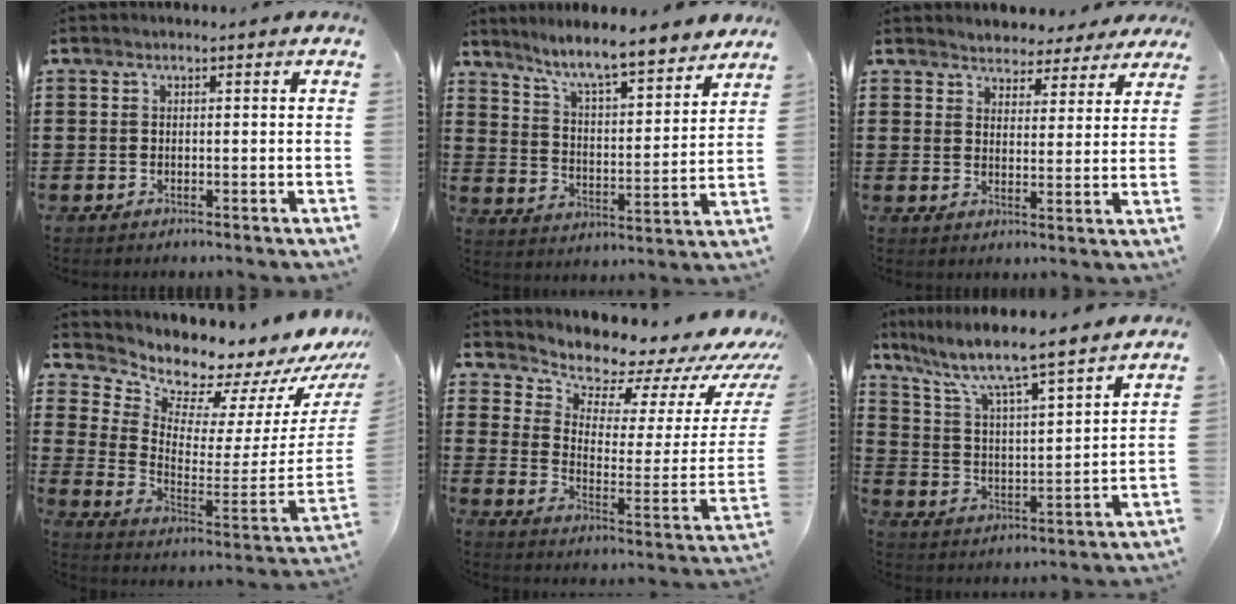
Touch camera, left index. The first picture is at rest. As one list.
[{"total": 7.3, "force": [6.6, 0.1, 3.1], "torque": [-0.085, -0.045, 0.110]}, {"total": 3.9, "force": [3.7, 1.2, -0.3], "torque": [-0.016, -0.012, 0.066]}, {"total": 7.0, "force": [6.9, 0.7, 0.0], "torque": [-0.034, -0.088, 0.112]}, {"total": 7.7, "force": [7.4, 1.9, 0.8], "torque": [-0.028, -0.084, 0.122]}, {"total": 6.4, "force": [5.6, -0.1, 3.1], "torque": [-0.088, -0.043, 0.088]}]